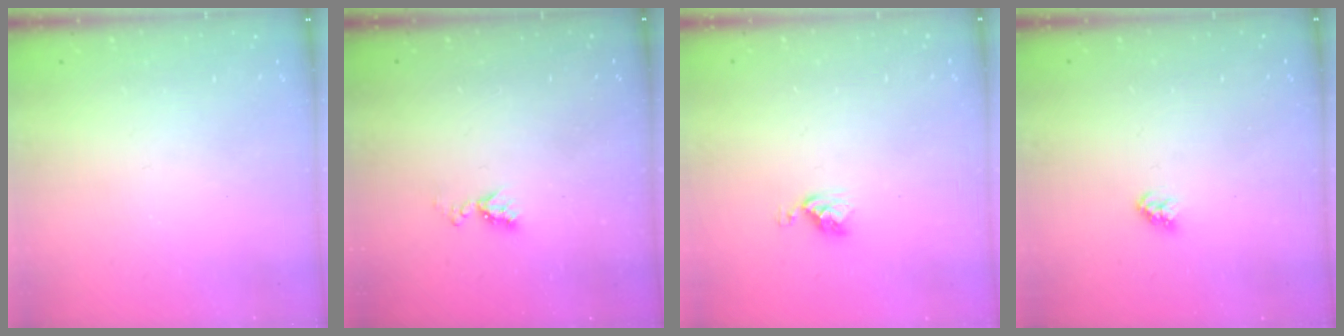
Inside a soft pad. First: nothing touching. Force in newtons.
{"total": 5.9, "press": 5.9, "slide": 0.8}
{"total": 5.2, "press": 5.2, "slide": 0.6}
{"total": 3.2, "press": 3.1, "slide": 0.3}